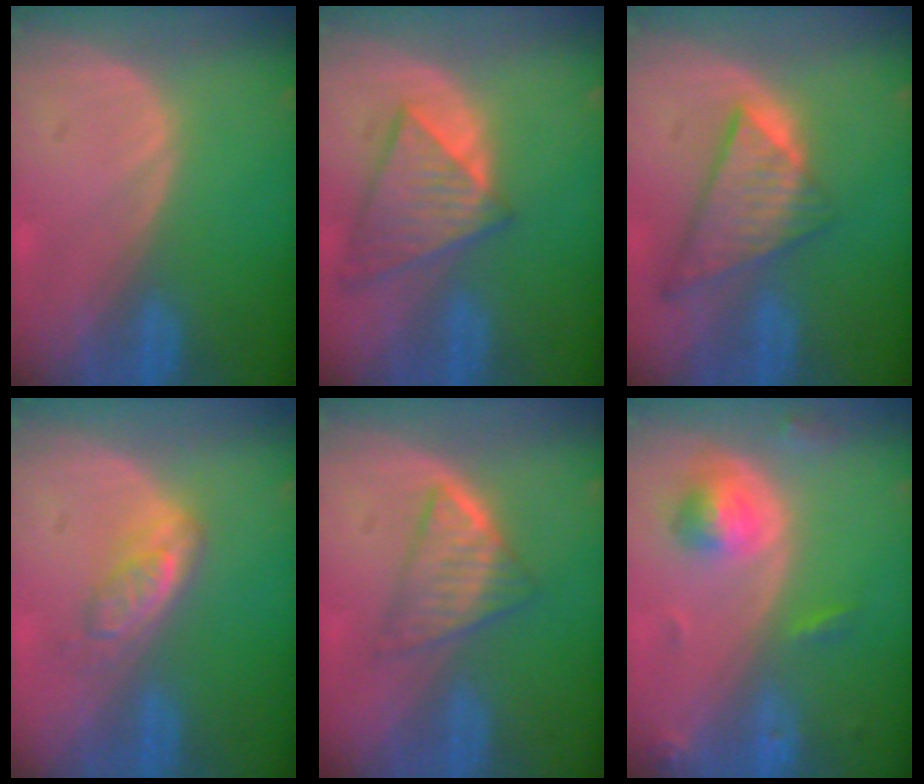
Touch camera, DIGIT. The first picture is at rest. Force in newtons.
{"total": 8.2, "press": 7.3, "slide": 3.8}
{"total": 8.7, "press": 7.5, "slide": 4.5}
{"total": 4.5, "press": 4.4, "slide": 1.1}
{"total": 5.5, "press": 5.3, "slide": 1.5}
{"total": 5.4, "press": 5.0, "slide": 2.1}